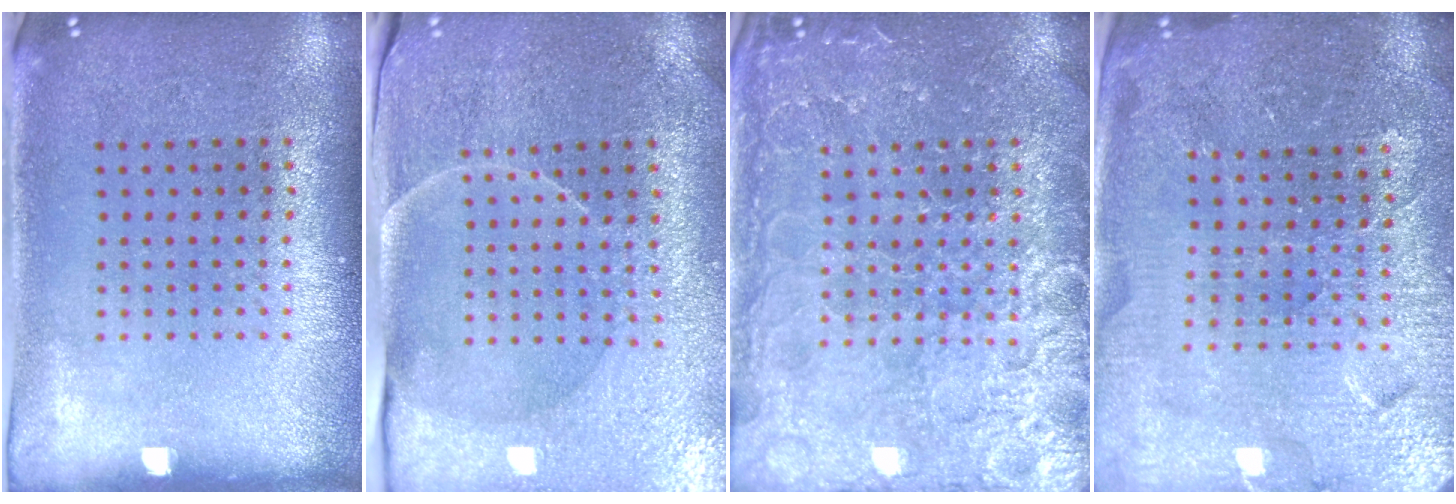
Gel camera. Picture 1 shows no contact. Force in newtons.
{"total": 3.8, "press": 3.7, "slide": 0.7}
{"total": 4.3, "press": 4.3, "slide": 0.5}
{"total": 4.6, "press": 4.4, "slide": 1.5}